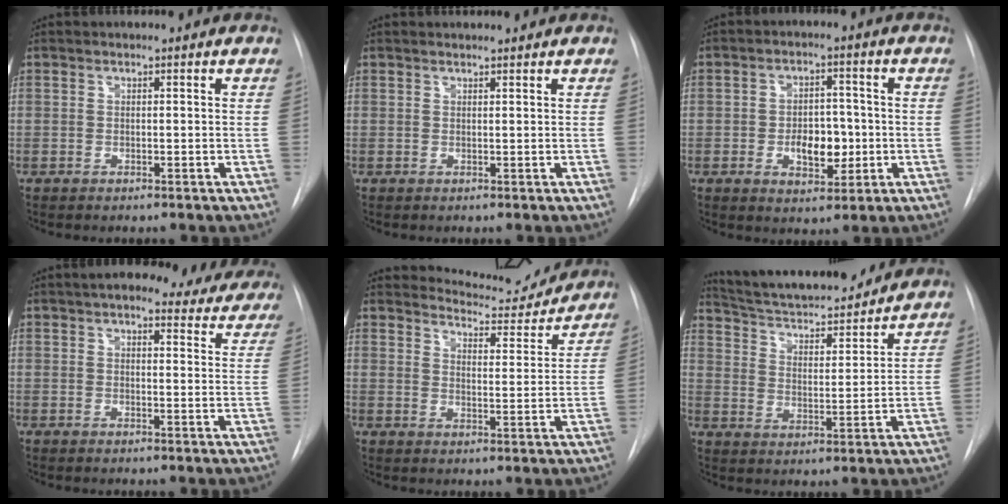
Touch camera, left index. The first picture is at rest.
{"total": 0.8, "force": [0.8, 0.0, 0.0], "torque": [-0.006, 0.004, 0.014]}
{"total": 6.6, "force": [-1.9, 3.8, 5.1], "torque": [-0.077, 0.001, -0.022]}
{"total": 18.2, "force": [15.8, 5.1, 7.5], "torque": [-0.094, -0.002, 0.173]}
{"total": 8.8, "force": [8.7, 1.2, 0.0], "torque": [0.003, -0.022, 0.112]}
{"total": 17.9, "force": [16.4, 3.3, 6.6], "torque": [-0.104, -0.001, 0.246]}